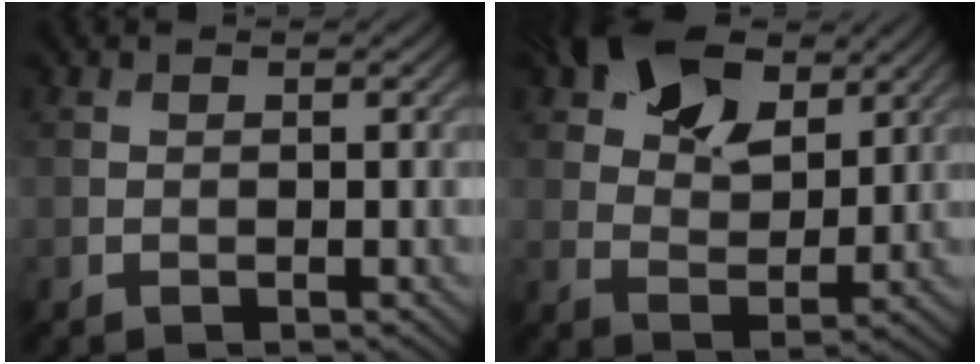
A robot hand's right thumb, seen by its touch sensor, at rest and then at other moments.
{"total": 11.3, "force": [6.4, 6.5, 6.7], "torque": [-0.138, 0.012, 0.111]}